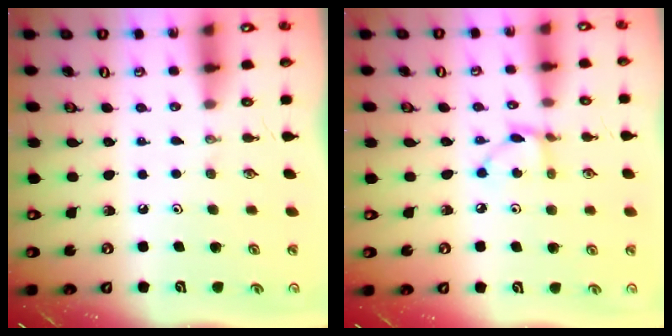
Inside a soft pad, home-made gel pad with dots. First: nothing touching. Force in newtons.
{"total": 3.6, "press": 3.6, "slide": 0.2}